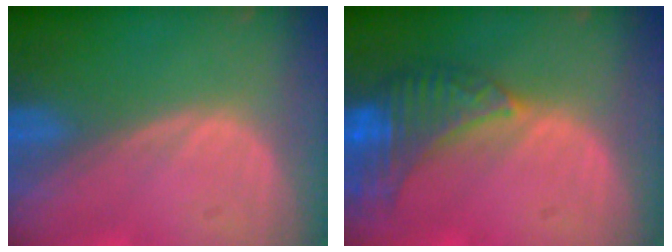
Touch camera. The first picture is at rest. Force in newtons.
{"total": 8.1, "press": 7.3, "slide": 3.5}